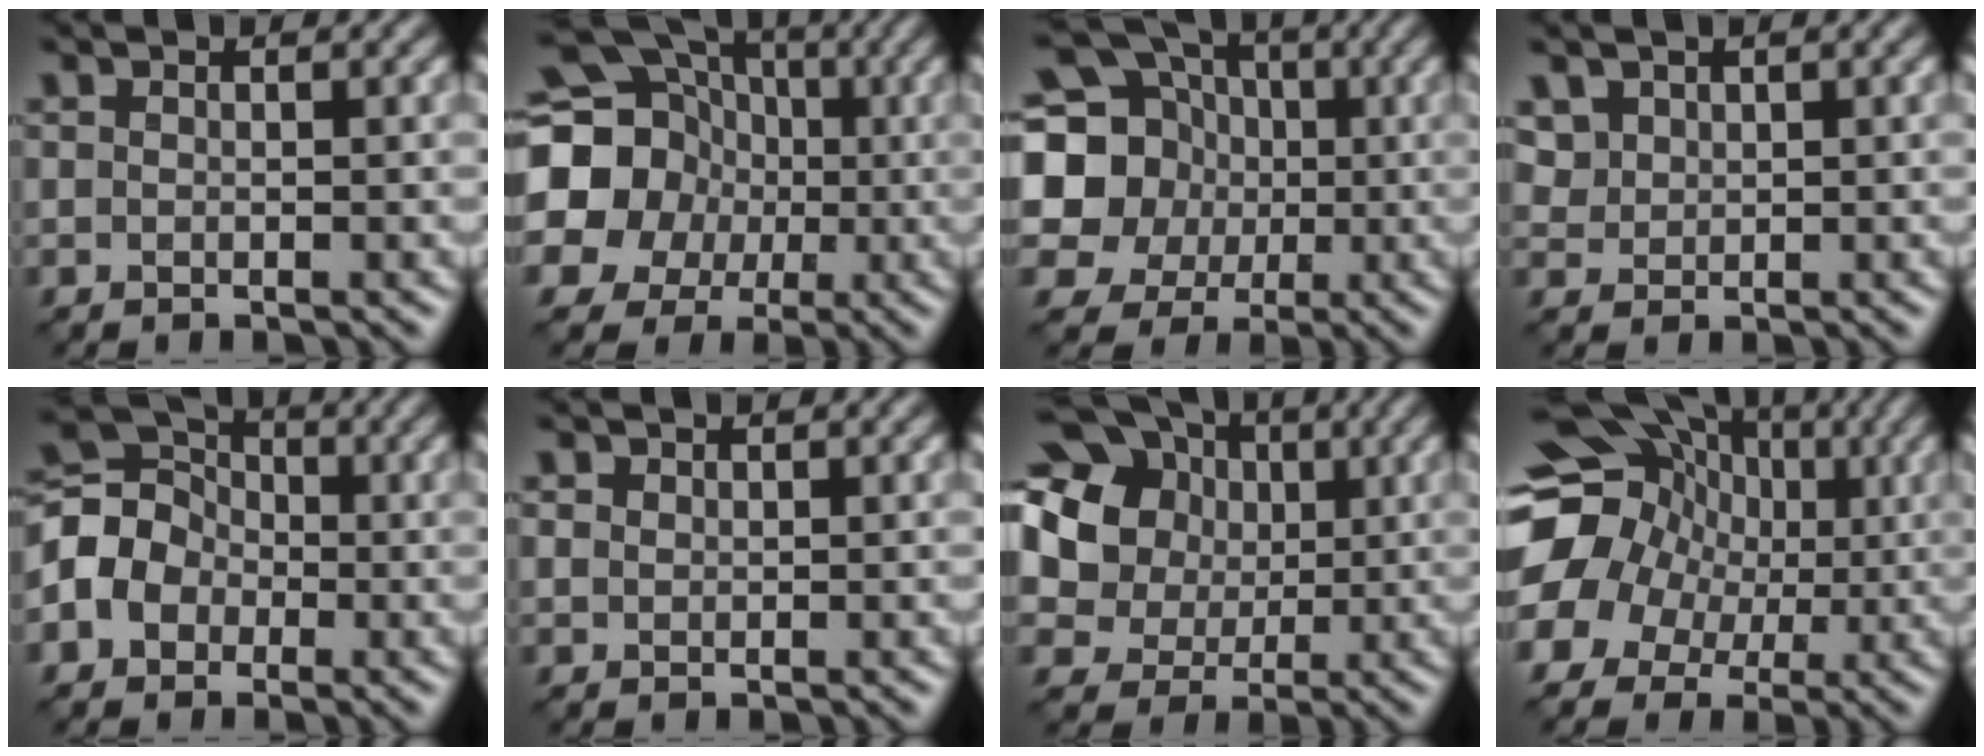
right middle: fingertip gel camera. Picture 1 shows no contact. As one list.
[{"total": 18.7, "force": [0.2, 17.7, 5.9], "torque": [-0.170, 0.014, -0.043]}, {"total": 14.0, "force": [1.7, 12.7, 5.5], "torque": [-0.151, 0.029, 0.000]}, {"total": 2.3, "force": [1.5, 1.7, 0.6], "torque": [-0.028, -0.002, 0.044]}, {"total": 5.5, "force": [-1.1, 4.8, 2.4], "torque": [-0.041, 0.010, -0.035]}, {"total": 0.8, "force": [0.4, 0.7, 0.1], "torque": [-0.001, 0.003, 0.004]}, {"total": 17.5, "force": [5.3, 15.1, 7.0], "torque": [-0.188, 0.030, 0.078]}, {"total": 14.6, "force": [2.4, 12.8, 6.7], "torque": [-0.154, 0.038, 0.021]}]